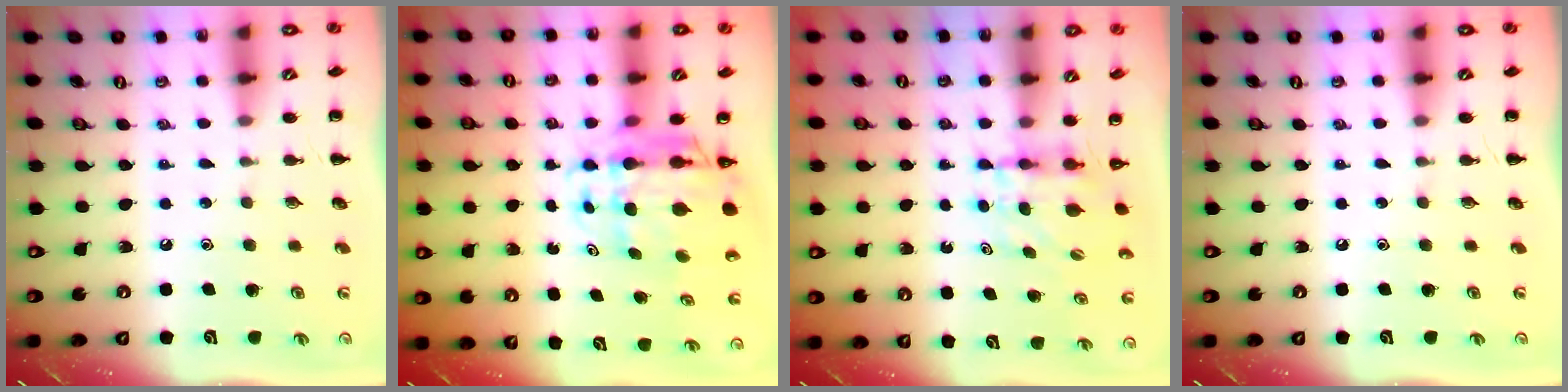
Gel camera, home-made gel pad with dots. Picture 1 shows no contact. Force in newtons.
{"total": 9.5, "press": 9.1, "slide": 2.8}
{"total": 4.6, "press": 4.6, "slide": 0.1}
{"total": 0.0}